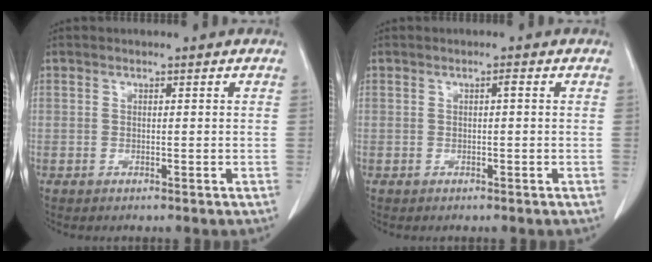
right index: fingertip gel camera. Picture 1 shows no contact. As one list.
[{"total": 0.6, "force": [0.0, 0.1, 0.6], "torque": [-0.012, 0.001, 0.001]}]